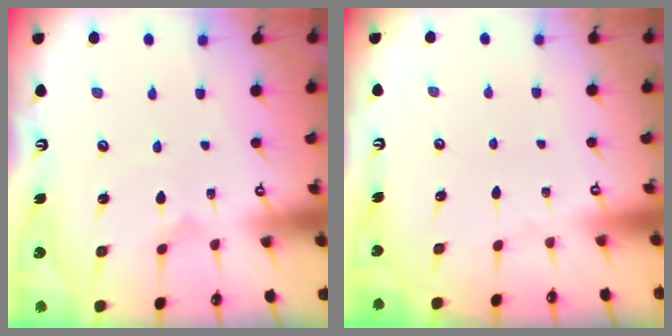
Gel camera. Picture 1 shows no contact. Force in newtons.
{"total": 0.0}